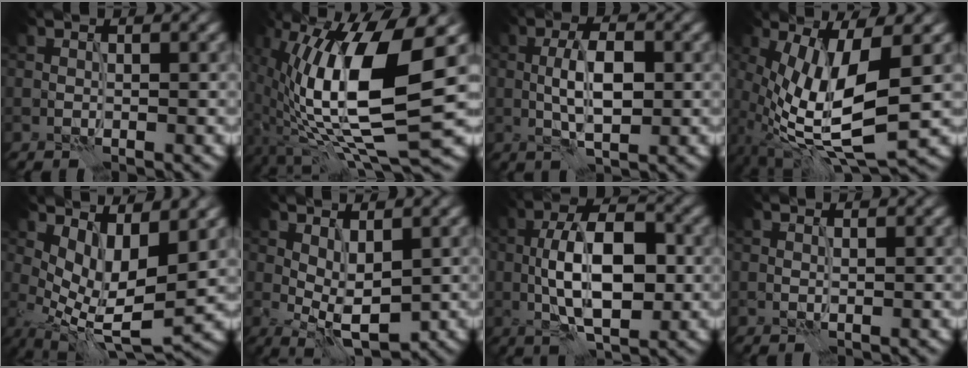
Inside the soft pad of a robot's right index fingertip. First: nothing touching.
{"total": 14.0, "force": [-0.3, 4.4, 13.3], "torque": [-0.241, -0.011, -0.008]}
{"total": 4.5, "force": [-0.4, 1.7, 4.2], "torque": [-0.081, 0.002, -0.007]}
{"total": 11.2, "force": [-1.7, 3.8, 10.4], "torque": [-0.207, -0.022, -0.027]}
{"total": 7.6, "force": [1.4, 3.2, 6.8], "torque": [-0.132, -0.013, 0.031]}
{"total": 4.1, "force": [-0.1, 1.6, 3.8], "torque": [-0.067, -0.006, 0.001]}
{"total": 8.7, "force": [-1.3, 3.7, 7.7], "torque": [-0.130, 0.011, -0.026]}
{"total": 0.0}